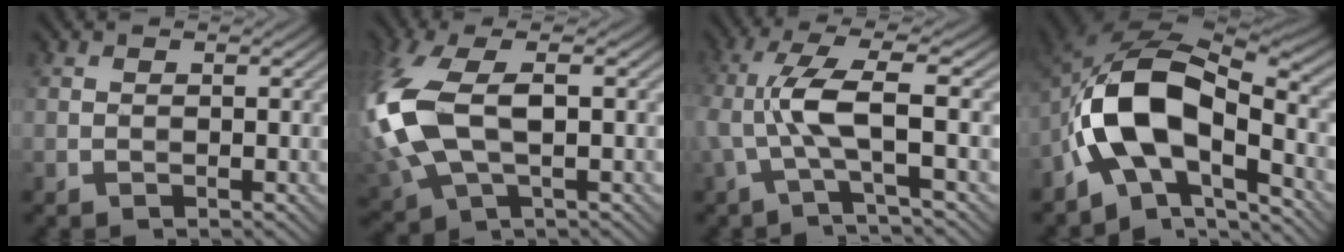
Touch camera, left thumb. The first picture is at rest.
{"total": 12.6, "force": [0.3, 6.6, 10.7], "torque": [-0.289, -0.002, 0.006]}
{"total": 6.8, "force": [-0.6, 1.3, 6.7], "torque": [-0.146, 0.018, -0.021]}
{"total": 13.7, "force": [-3.9, 7.4, 10.9], "torque": [-0.200, -0.001, -0.082]}